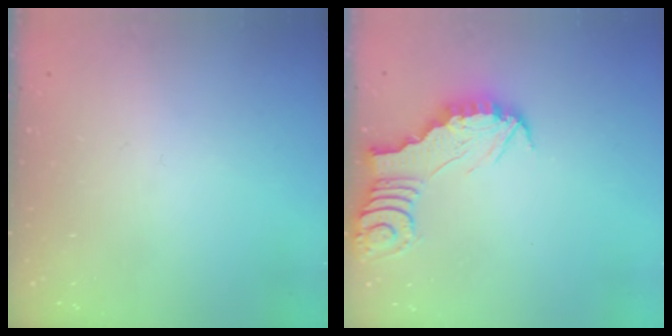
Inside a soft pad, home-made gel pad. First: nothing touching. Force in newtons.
{"total": 2.9, "press": 2.9, "slide": 0.3}